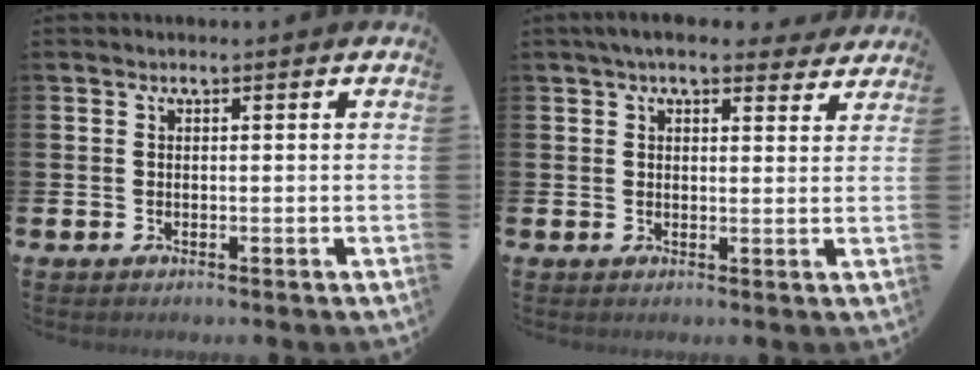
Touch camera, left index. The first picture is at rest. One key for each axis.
{"total": 4.9, "fx": 4.3, "fy": 1.5, "fz": 1.9, "tx": -0.034, "ty": -0.013, "tz": 0.075}